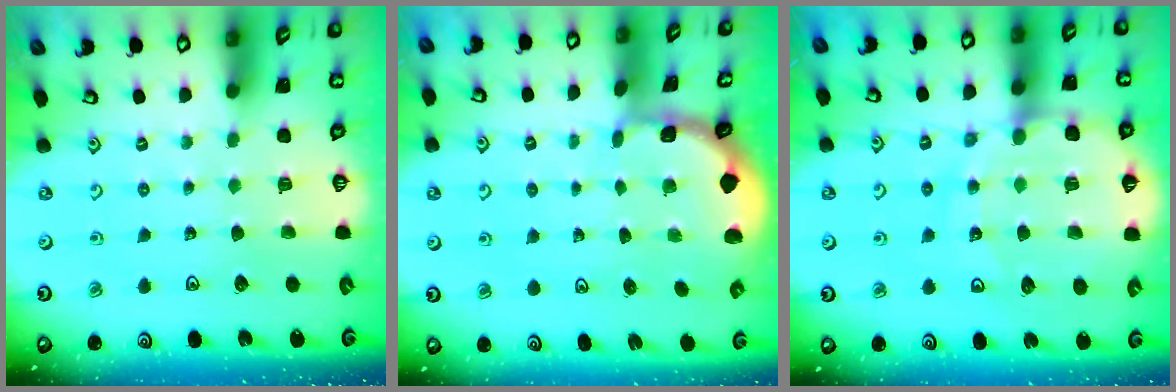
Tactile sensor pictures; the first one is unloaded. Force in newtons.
{"total": 1.3, "press": 1.2, "slide": 0.1}
{"total": 14.3, "press": 14.2, "slide": 2.1}